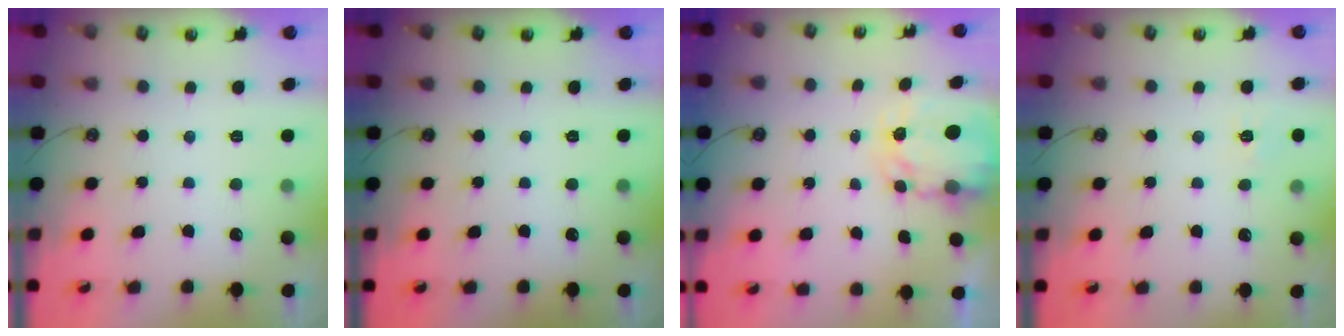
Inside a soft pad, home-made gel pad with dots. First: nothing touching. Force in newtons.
{"total": 0.0}
{"total": 3.9, "press": 3.9, "slide": 0.1}
{"total": 6.1, "press": 6.0, "slide": 0.6}